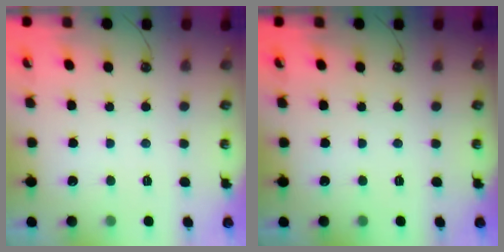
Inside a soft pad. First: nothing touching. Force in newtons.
{"total": 0.0}